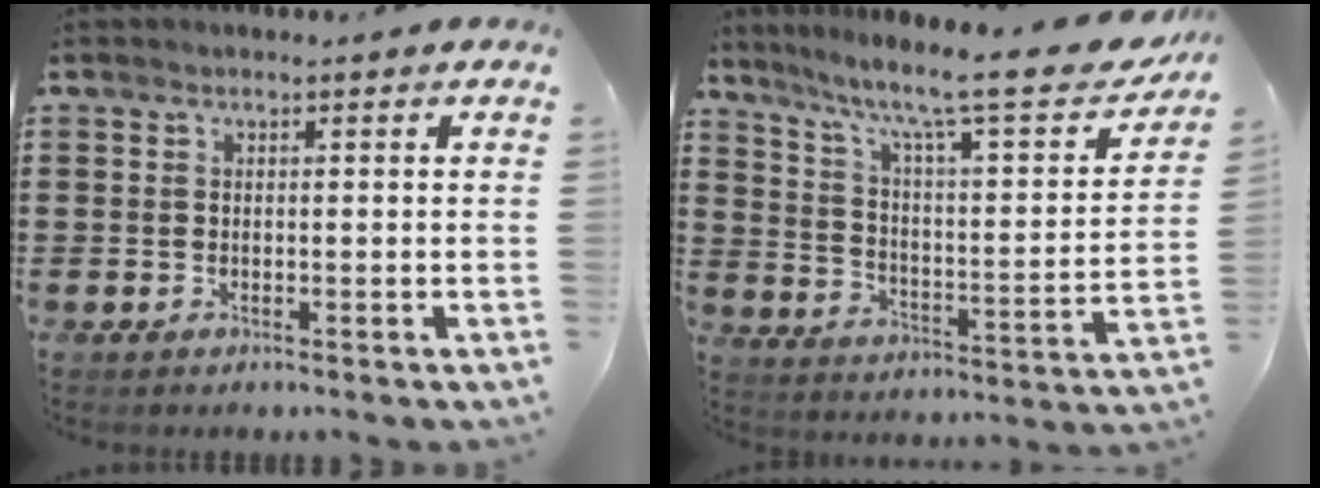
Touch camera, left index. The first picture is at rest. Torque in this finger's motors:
{"motor_torque": [1.55, -0.58, 0.37, 0.21]}